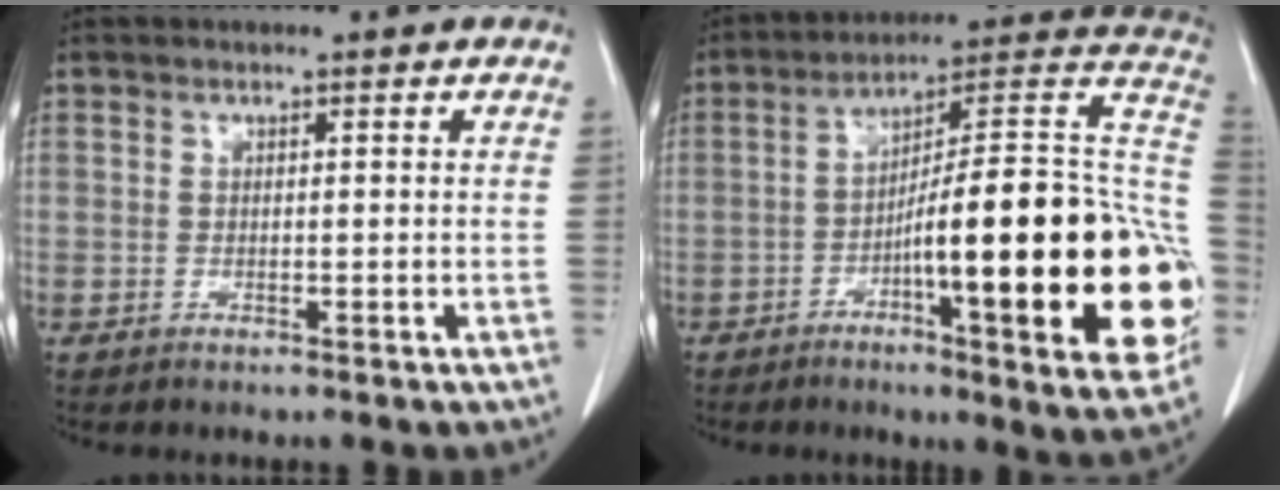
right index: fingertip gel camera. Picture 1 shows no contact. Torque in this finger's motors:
{"motor_torque": [2.14, 0.00, 0.72, 0.21]}